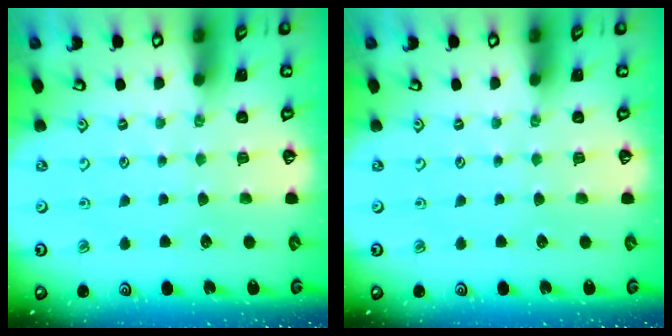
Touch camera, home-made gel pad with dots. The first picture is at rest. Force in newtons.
{"total": 0.0}